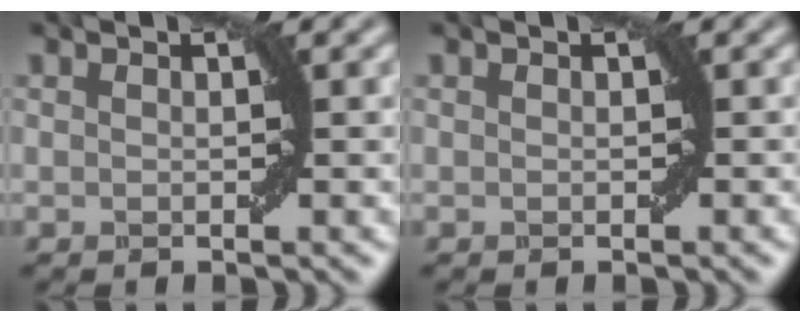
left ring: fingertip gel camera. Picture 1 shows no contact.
{"total": 0.0}